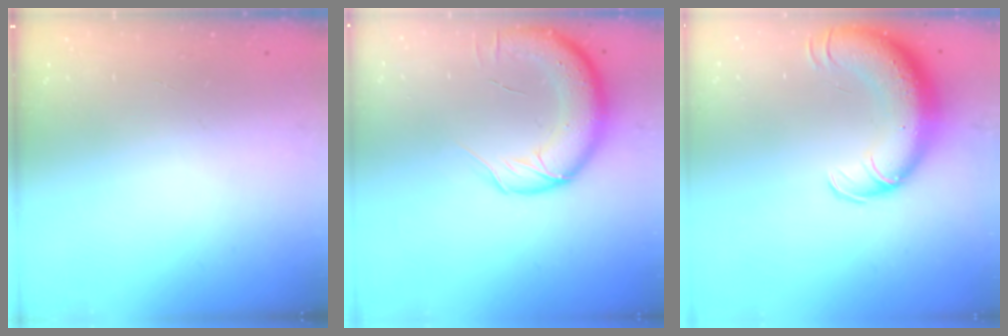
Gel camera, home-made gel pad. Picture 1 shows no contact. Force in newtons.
{"total": 14.6, "press": 14.3, "slide": 3.1}
{"total": 16.2, "press": 15.7, "slide": 3.9}